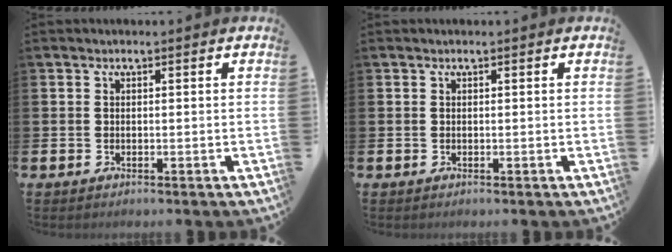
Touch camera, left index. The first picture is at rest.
{"total": 0.0}